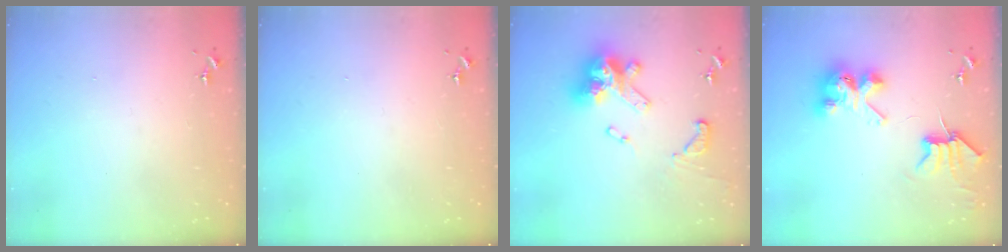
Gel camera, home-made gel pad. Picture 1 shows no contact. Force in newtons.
{"total": 0.0}
{"total": 19.0, "press": 18.9, "slide": 1.8}
{"total": 9.7, "press": 9.6, "slide": 0.7}